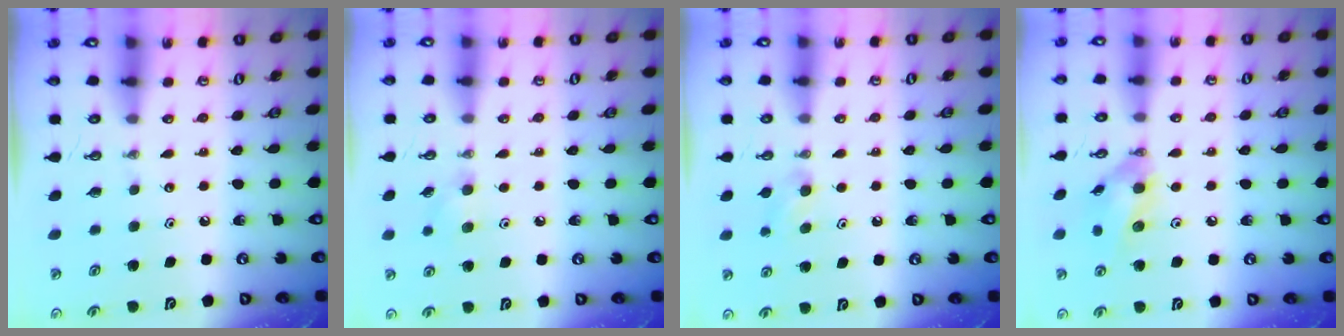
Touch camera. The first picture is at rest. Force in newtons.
{"total": 6.4, "press": 6.2, "slide": 1.4}
{"total": 4.6, "press": 4.2, "slide": 1.8}
{"total": 10.9, "press": 10.7, "slide": 1.8}